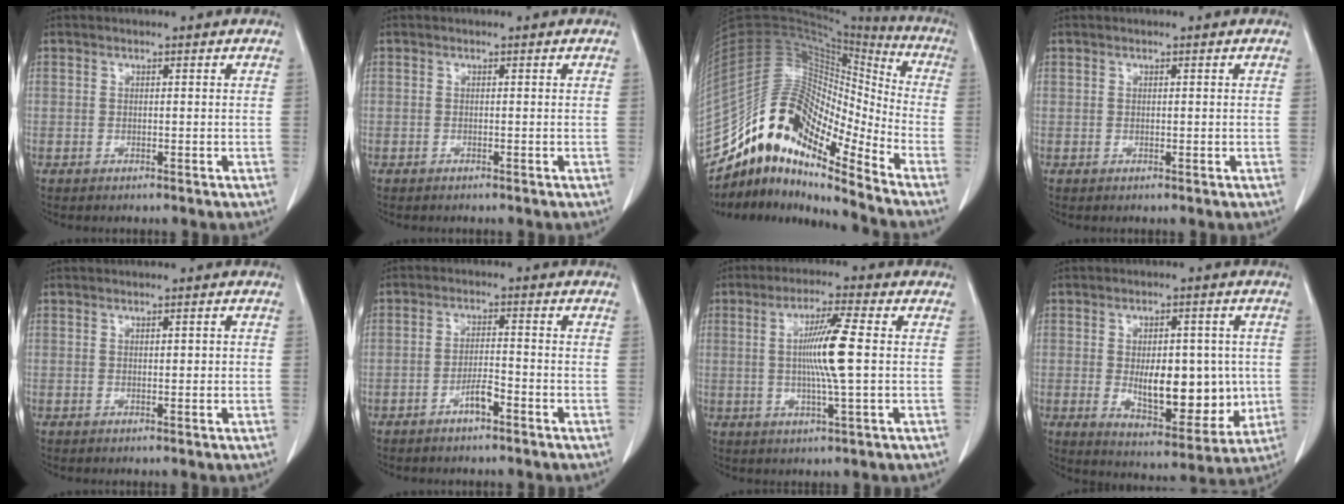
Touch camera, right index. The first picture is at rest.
{"total": 0.0}
{"total": 16.5, "force": [-13.0, 3.7, 9.4], "torque": [-0.159, 0.069, -0.236]}
{"total": 0.0}
{"total": 1.2, "force": [0.1, 0.3, 1.2], "torque": [-0.019, 0.001, 0.002]}
{"total": 3.3, "force": [-2.0, 0.6, 2.5], "torque": [-0.046, 0.006, -0.035]}
{"total": 8.8, "force": [0.4, -0.5, 8.8], "torque": [-0.161, -0.004, 0.004]}
{"total": 13.3, "force": [-0.7, 6.3, 11.6], "torque": [-0.164, -0.002, 0.008]}